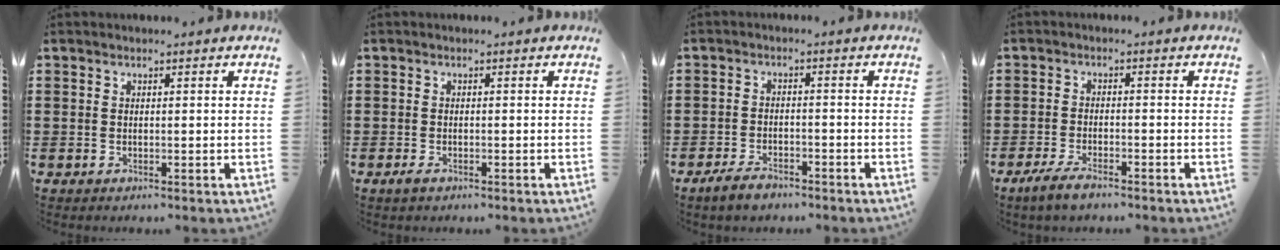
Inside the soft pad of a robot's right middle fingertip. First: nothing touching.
{"total": 1.2, "force": [-0.7, 0.6, 0.7], "torque": [-0.014, 0.001, -0.015]}
{"total": 3.3, "force": [-2.7, 1.3, 1.5], "torque": [-0.033, 0.006, -0.054]}
{"total": 3.4, "force": [-2.6, 1.0, 2.0], "torque": [-0.048, 0.002, -0.052]}